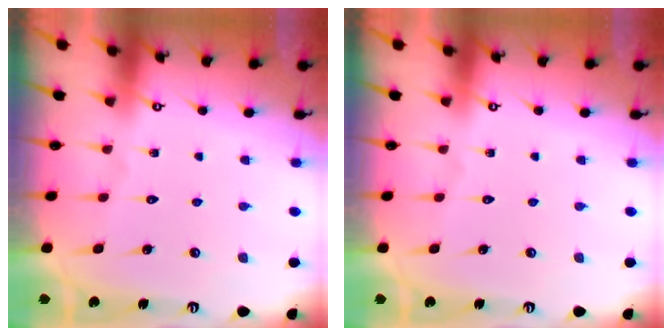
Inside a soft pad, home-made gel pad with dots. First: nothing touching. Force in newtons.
{"total": 0.0}